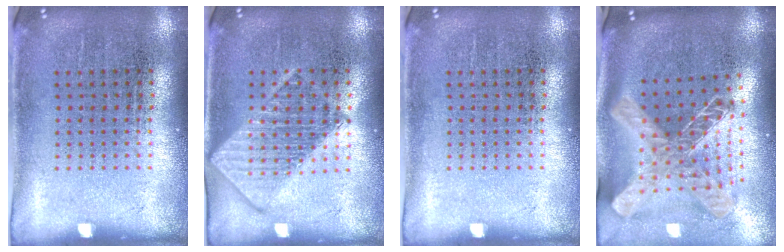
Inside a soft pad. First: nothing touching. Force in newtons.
{"total": 3.0, "press": 2.9, "slide": 0.5}
{"total": 0.0}
{"total": 2.4, "press": 1.8, "slide": 1.6}